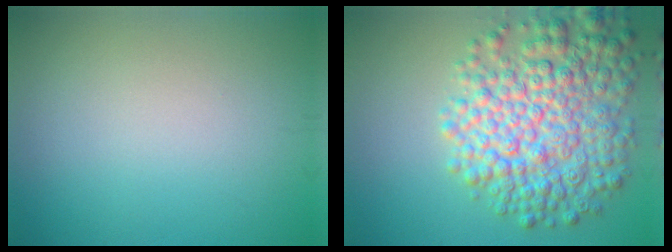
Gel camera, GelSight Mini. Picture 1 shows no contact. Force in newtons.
{"total": 9.1, "press": 9.1, "slide": 0.3}